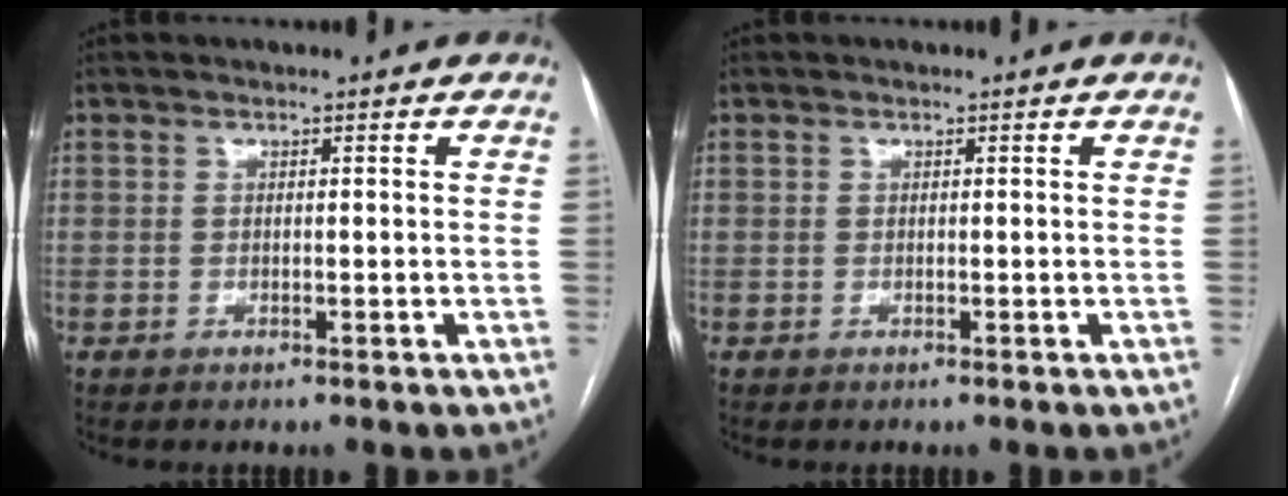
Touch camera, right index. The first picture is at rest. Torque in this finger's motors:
{"motor_torque": [0.00, 0.00, 0.00, 0.00]}